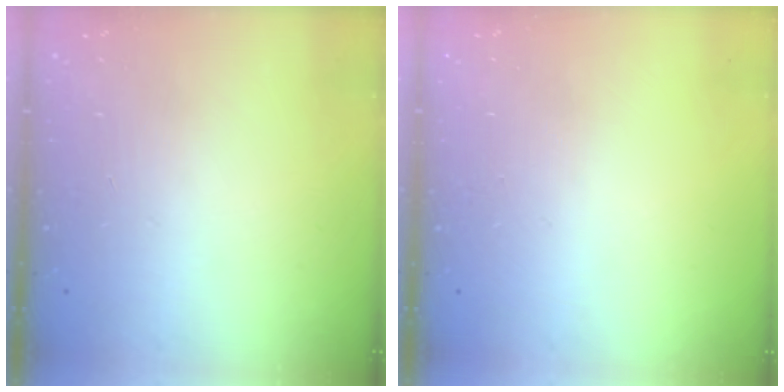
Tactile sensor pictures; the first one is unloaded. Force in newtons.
{"total": 0.0}